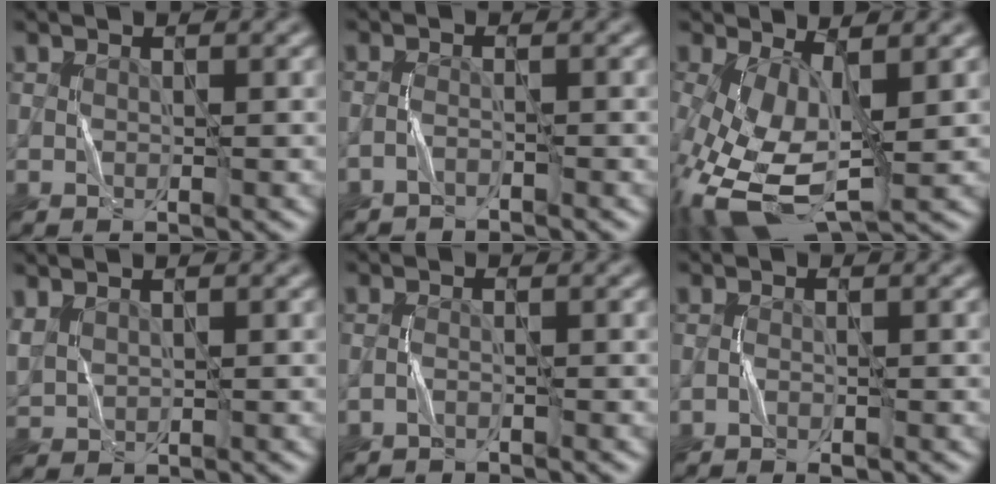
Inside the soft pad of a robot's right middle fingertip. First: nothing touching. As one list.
[{"total": 1.3, "force": [-1.3, 0.1, 0.3], "torque": [-0.006, -0.001, -0.028]}, {"total": 9.7, "force": [-1.9, 4.9, 8.2], "torque": [-0.190, -0.017, -0.032]}, {"total": 1.7, "force": [1.2, 0.9, 0.9], "torque": [-0.027, 0.006, 0.033]}, {"total": 1.0, "force": [-1.0, 0.0, 0.3], "torque": [-0.007, 0.002, -0.022]}, {"total": 1.1, "force": [-0.9, 0.2, 0.7], "torque": [-0.016, 0.002, -0.019]}]